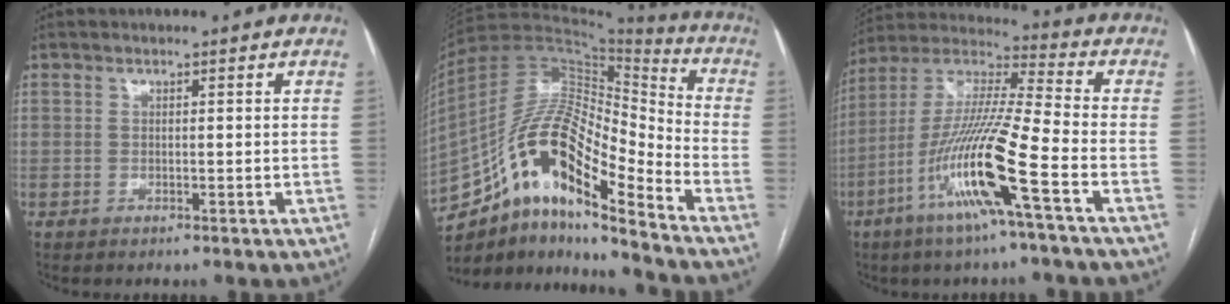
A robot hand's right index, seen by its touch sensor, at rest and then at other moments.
{"total": 18.0, "force": [-10.5, 4.3, 14.0], "torque": [-0.258, 0.040, -0.179]}
{"total": 16.5, "force": [-6.9, -0.5, 15.0], "torque": [-0.304, -0.011, -0.135]}